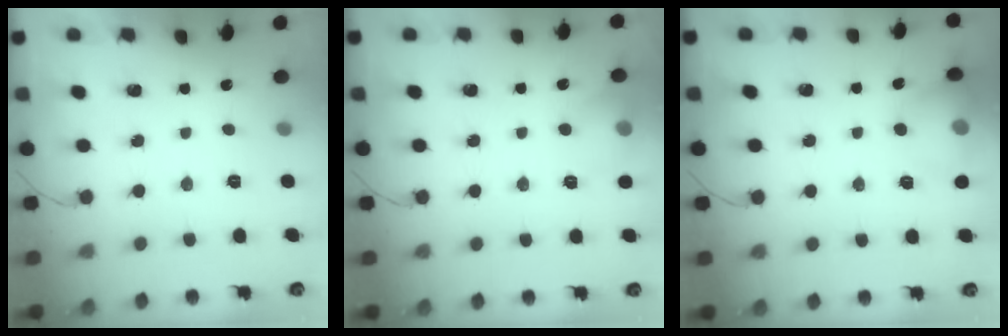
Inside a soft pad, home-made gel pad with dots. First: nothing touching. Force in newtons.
{"total": 8.5, "press": 8.3, "slide": 1.5}
{"total": 12.0, "press": 11.5, "slide": 3.4}